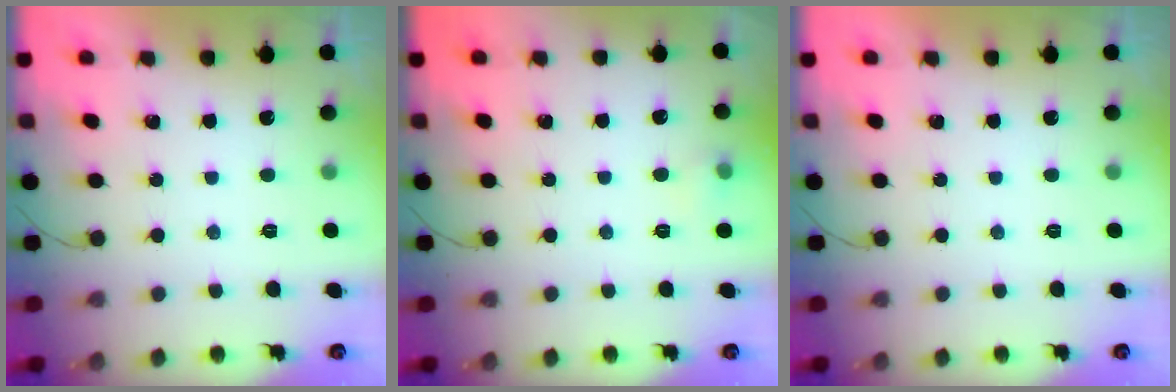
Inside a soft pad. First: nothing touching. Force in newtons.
{"total": 4.5, "press": 4.4, "slide": 0.6}
{"total": 0.0}